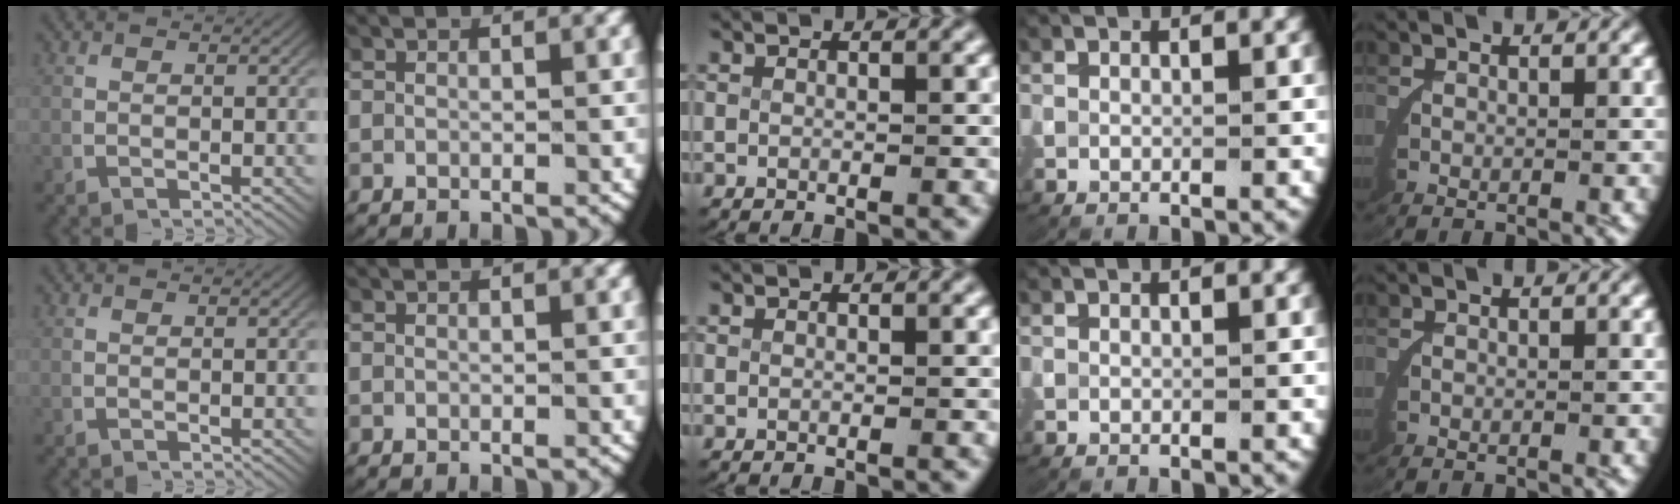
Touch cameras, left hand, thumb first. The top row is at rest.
{}